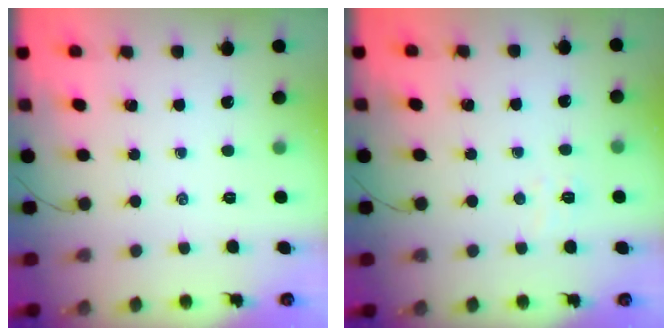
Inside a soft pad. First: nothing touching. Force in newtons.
{"total": 3.1, "press": 2.9, "slide": 1.0}